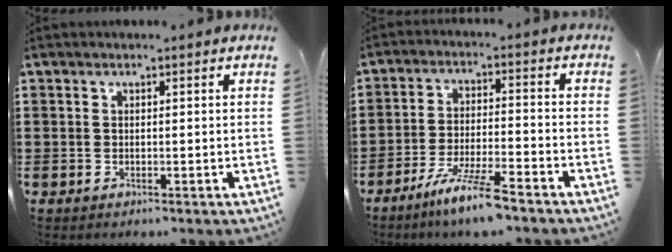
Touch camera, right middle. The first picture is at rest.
{"total": 7.5, "force": [-6.0, 0.1, 4.5], "torque": [-0.090, -0.010, -0.111]}